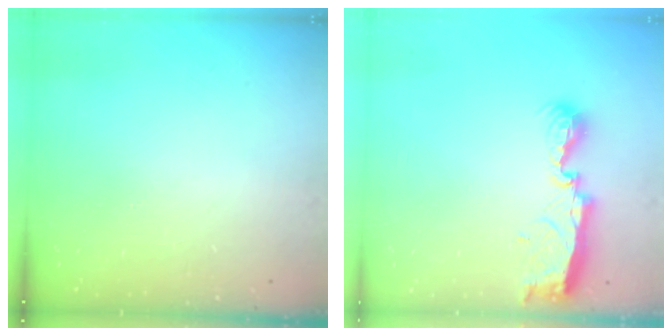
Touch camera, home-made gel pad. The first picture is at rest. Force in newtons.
{"total": 7.7, "press": 7.6, "slide": 0.6}